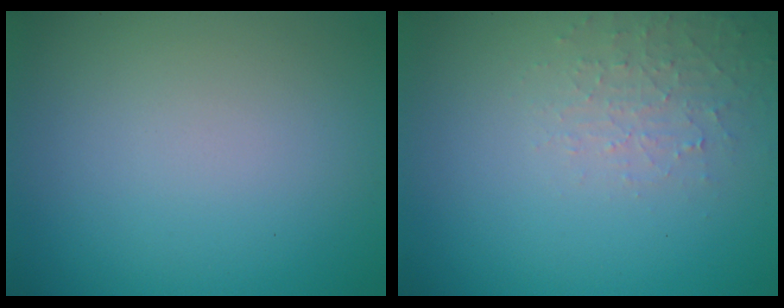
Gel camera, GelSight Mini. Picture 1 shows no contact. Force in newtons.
{"total": 2.1, "press": 2.0, "slide": 0.5}